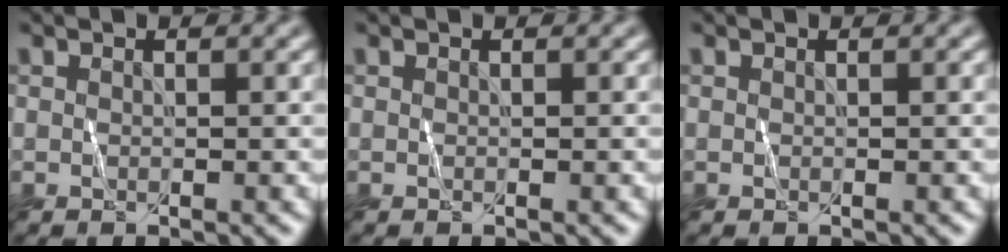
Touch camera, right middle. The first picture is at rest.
{"total": 0.0}
{"total": 0.0}